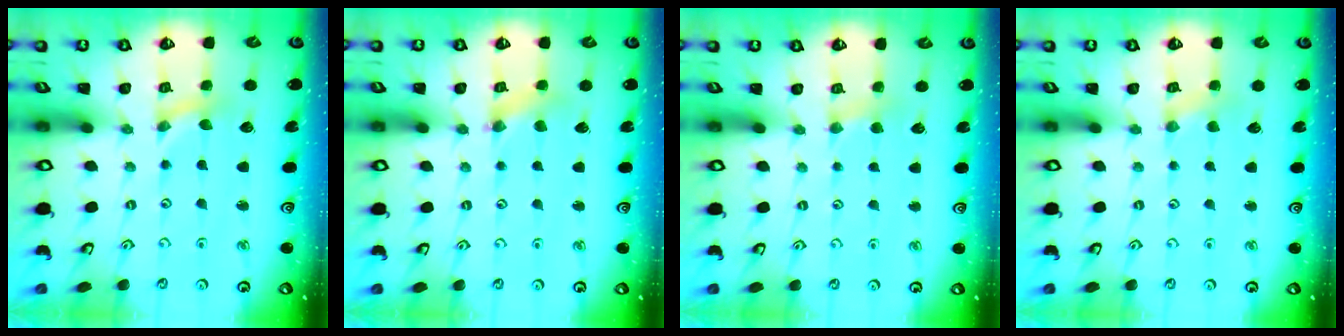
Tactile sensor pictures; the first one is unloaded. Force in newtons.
{"total": 2.5, "press": 2.4, "slide": 0.3}
{"total": 3.2, "press": 3.1, "slide": 0.6}
{"total": 1.8, "press": 1.7, "slide": 0.4}